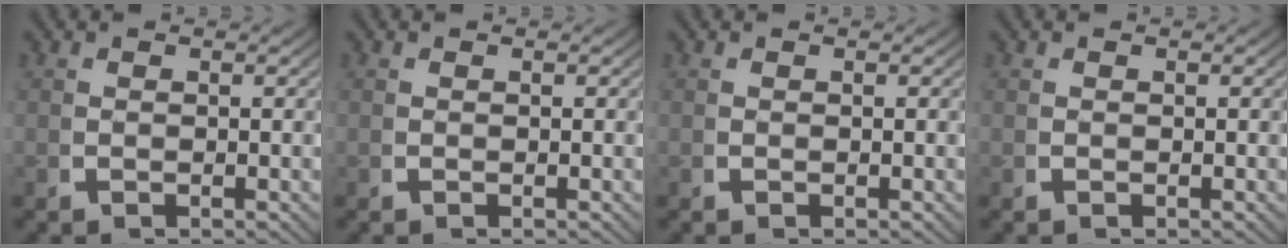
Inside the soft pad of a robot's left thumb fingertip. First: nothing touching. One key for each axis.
{"total": 0.0}
{"total": 0.0}
{"total": 0.0}